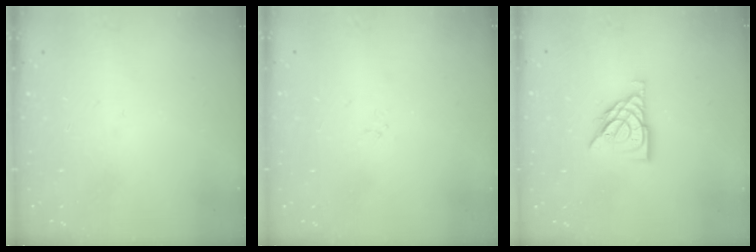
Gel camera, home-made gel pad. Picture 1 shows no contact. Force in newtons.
{"total": 1.7, "press": 1.6, "slide": 0.2}
{"total": 9.6, "press": 9.6, "slide": 0.4}